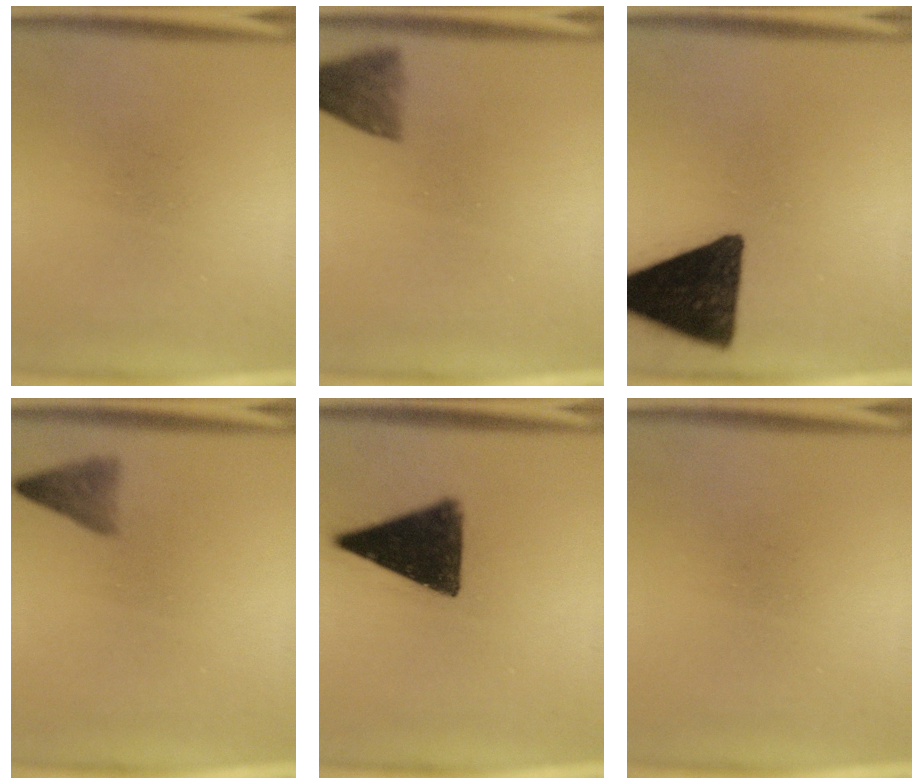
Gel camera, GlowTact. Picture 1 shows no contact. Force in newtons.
{"total": 4.8}
{"total": 16.7}
{"total": 2.8}
{"total": 14.1}
{"total": 0.0}